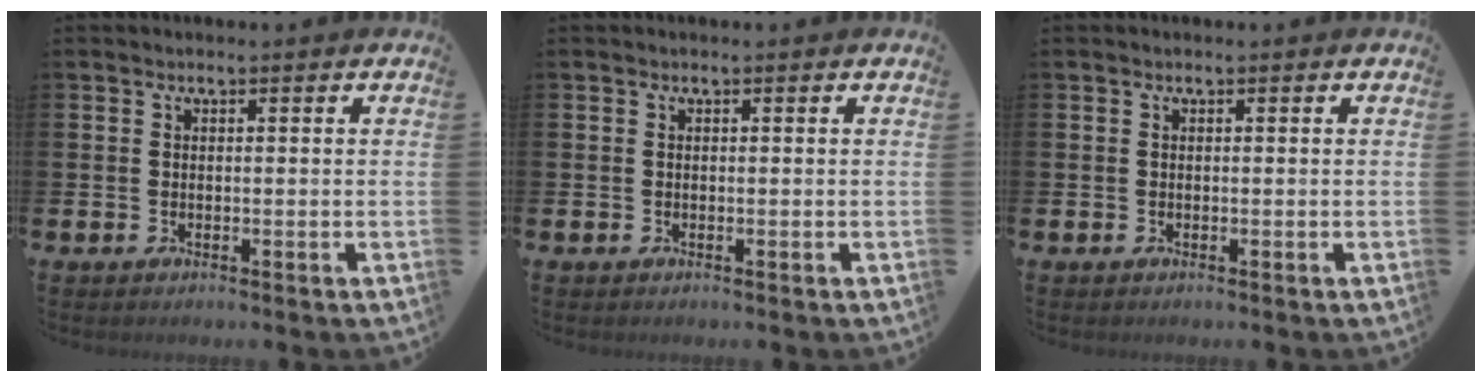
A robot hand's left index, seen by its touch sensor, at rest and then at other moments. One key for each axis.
{"total": 0.0}
{"total": 0.0}